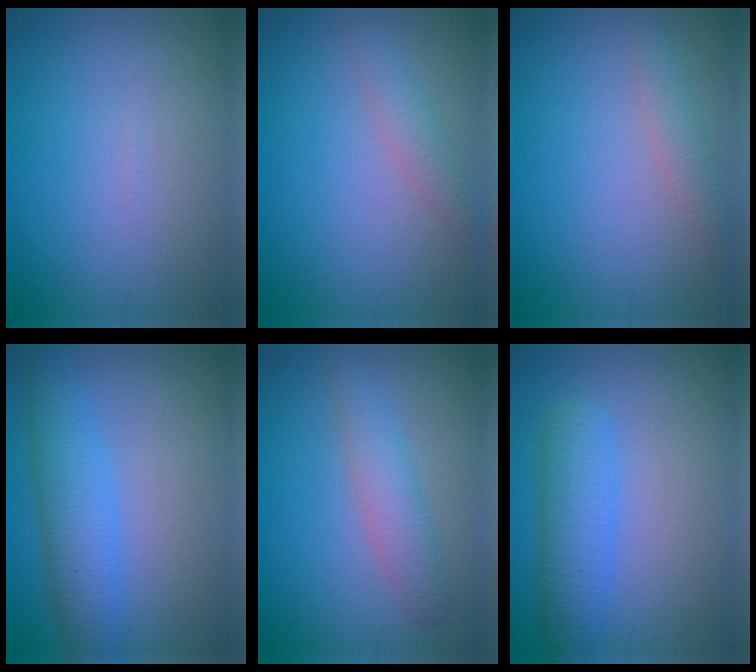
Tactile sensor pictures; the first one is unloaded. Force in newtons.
{"total": 1.8, "press": 1.8, "slide": 0.1}
{"total": 1.7, "press": 1.7, "slide": 0.1}
{"total": 4.4, "press": 4.4, "slide": 0.1}
{"total": 2.8, "press": 2.8, "slide": 0.0}
{"total": 4.2, "press": 4.2, "slide": 0.2}